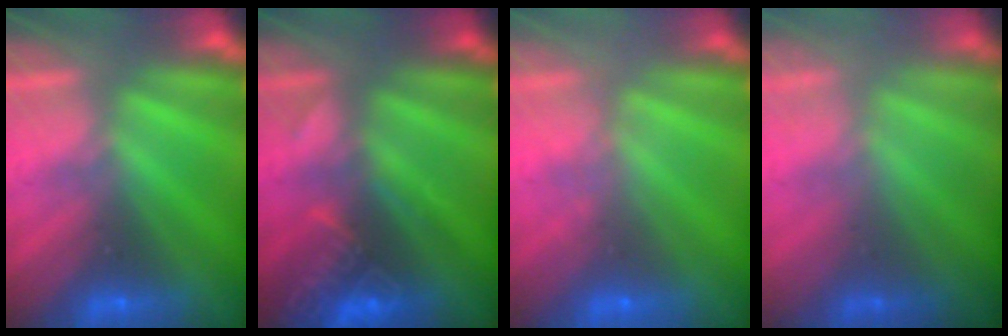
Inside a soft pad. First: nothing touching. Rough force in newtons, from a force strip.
{"total": 2.9}
{"total": 1.8}
{"total": 2.3}